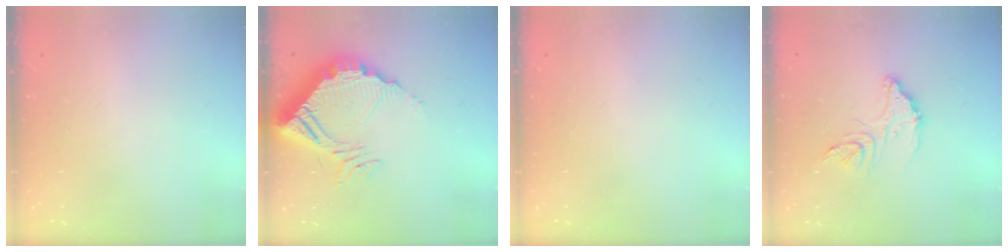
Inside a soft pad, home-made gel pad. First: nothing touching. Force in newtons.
{"total": 15.8, "press": 15.7, "slide": 1.4}
{"total": 0.0}
{"total": 13.1, "press": 13.1, "slide": 0.5}